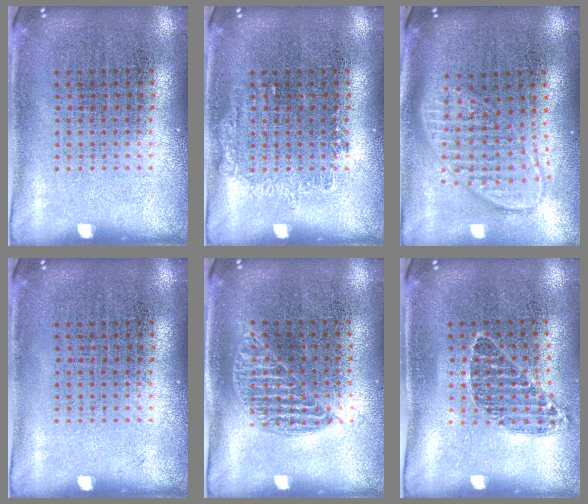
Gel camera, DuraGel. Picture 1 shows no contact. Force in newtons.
{"total": 0.8, "press": 0.7, "slide": 0.2}
{"total": 1.8, "press": 1.5, "slide": 1.0}
{"total": 0.0}
{"total": 0.9, "press": 0.8, "slide": 0.4}
{"total": 0.9, "press": 0.7, "slide": 0.5}